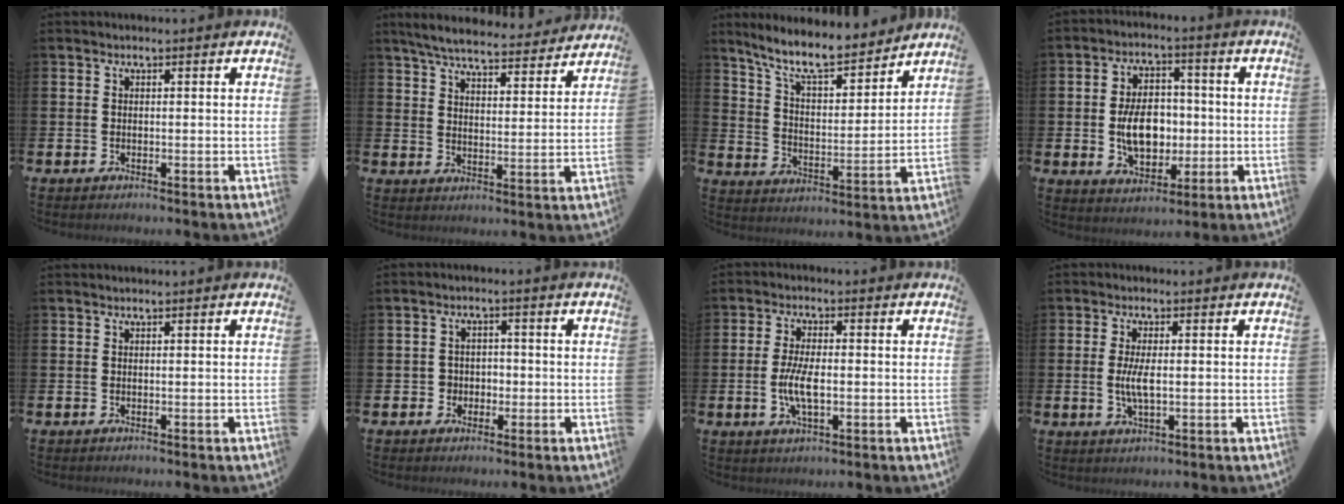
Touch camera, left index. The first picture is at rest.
{"total": 6.5, "force": [6.2, 1.1, 1.8], "torque": [-0.058, -0.036, 0.107]}
{"total": 11.7, "force": [10.1, 3.1, 5.1], "torque": [-0.131, -0.065, 0.177]}
{"total": 7.7, "force": [-0.5, 5.1, 5.8], "torque": [-0.097, 0.008, -0.015]}
{"total": 0.0}
{"total": 2.3, "force": [-0.5, 2.2, 0.4], "torque": [-0.011, 0.008, -0.017]}
{"total": 5.2, "force": [-0.7, 2.0, 4.7], "torque": [-0.093, -0.002, -0.017]}
{"total": 3.6, "force": [0.1, 1.2, 3.4], "torque": [-0.068, -0.001, -0.003]}